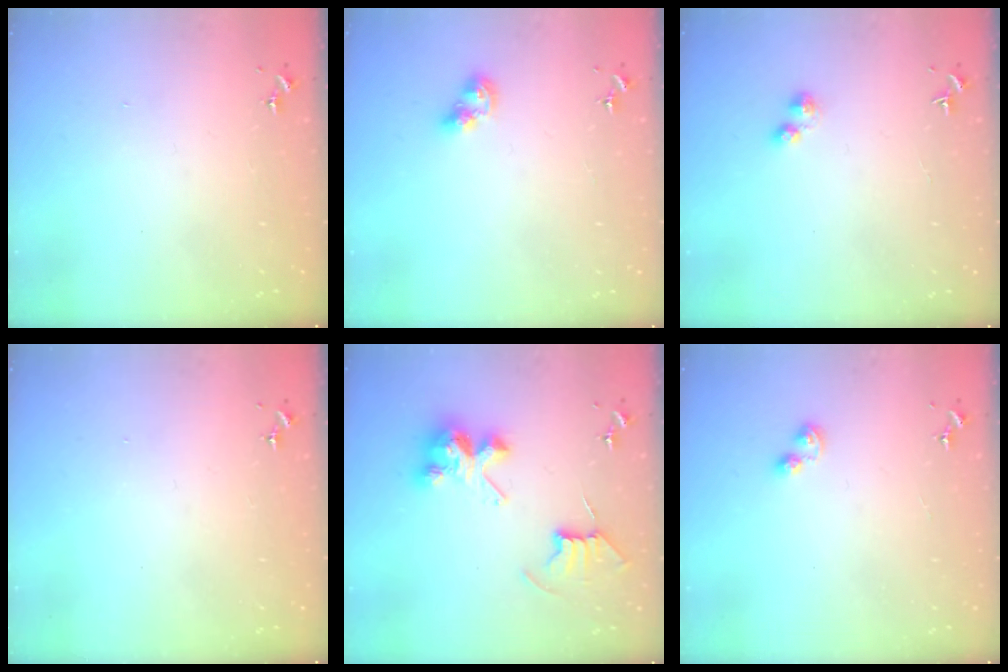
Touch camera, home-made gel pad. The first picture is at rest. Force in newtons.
{"total": 6.3, "press": 6.3, "slide": 0.5}
{"total": 2.5, "press": 2.5, "slide": 0.4}
{"total": 0.0}
{"total": 10.5, "press": 10.5, "slide": 0.5}
{"total": 3.5, "press": 3.5, "slide": 0.5}